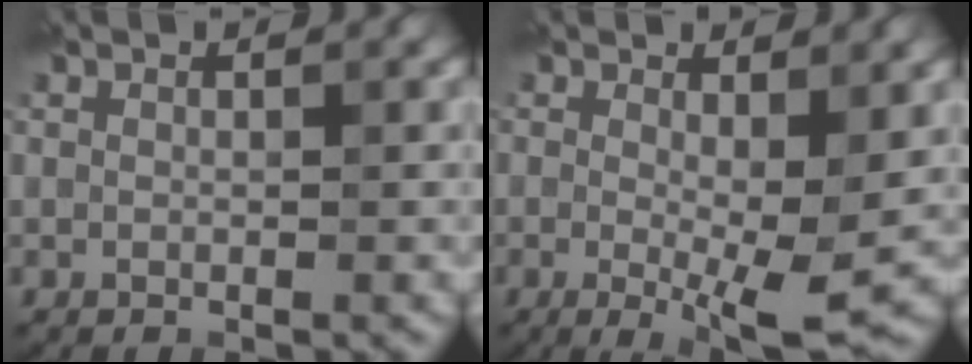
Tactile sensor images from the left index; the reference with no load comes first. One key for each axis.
{"total": 5.7, "fx": -0.2, "fy": 1.3, "fz": 5.5, "tx": -0.091, "ty": -0.016, "tz": -0.002}